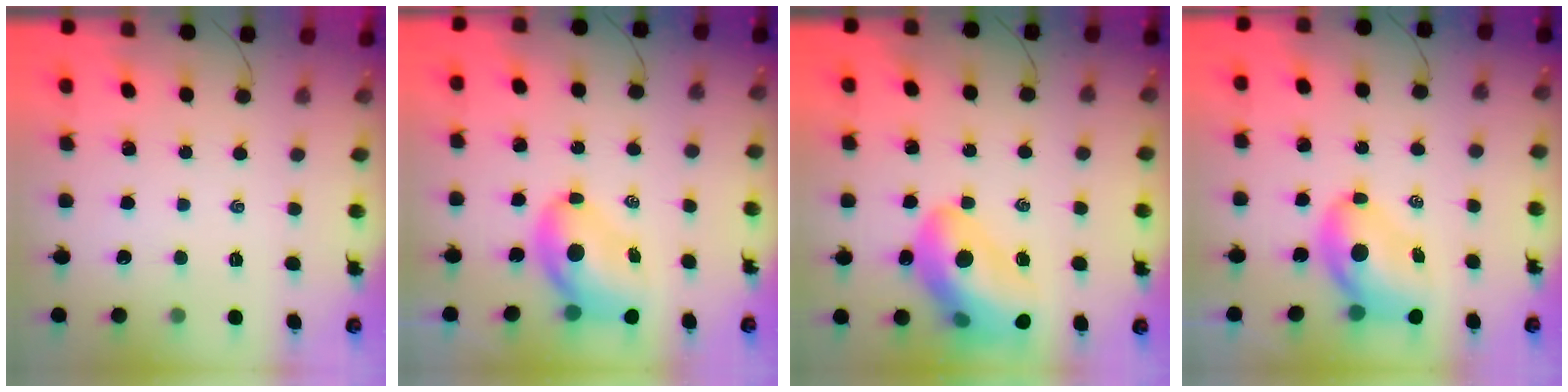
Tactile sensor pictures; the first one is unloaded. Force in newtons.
{"total": 7.7, "press": 7.4, "slide": 2.2}
{"total": 20.4, "press": 19.8, "slide": 4.8}
{"total": 7.7, "press": 7.4, "slide": 2.2}